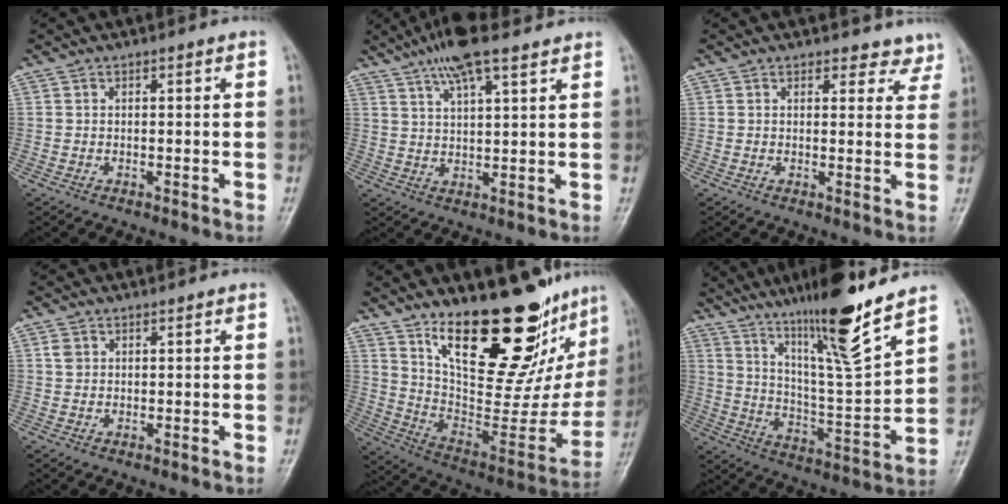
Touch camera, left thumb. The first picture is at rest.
{"total": 9.3, "force": [6.6, 2.2, 6.2], "torque": [-0.106, -0.011, 0.114]}
{"total": 4.9, "force": [4.3, 2.3, -0.2], "torque": [0.041, -0.024, 0.028]}
{"total": 1.7, "force": [0.7, 1.3, 0.8], "torque": [-0.008, 0.001, 0.013]}
{"total": 29.0, "force": [18.9, 11.0, 19.0], "torque": [-0.234, -0.102, 0.303]}
{"total": 18.0, "force": [13.1, 0.7, 12.2], "torque": [-0.187, -0.078, 0.228]}